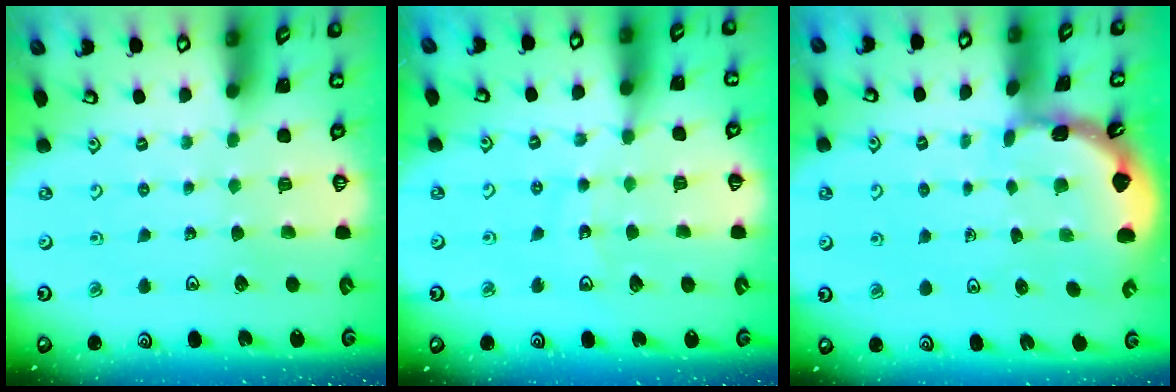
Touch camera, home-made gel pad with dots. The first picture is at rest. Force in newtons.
{"total": 11.0, "press": 10.6, "slide": 3.2}
{"total": 1.8, "press": 1.8, "slide": 0.1}